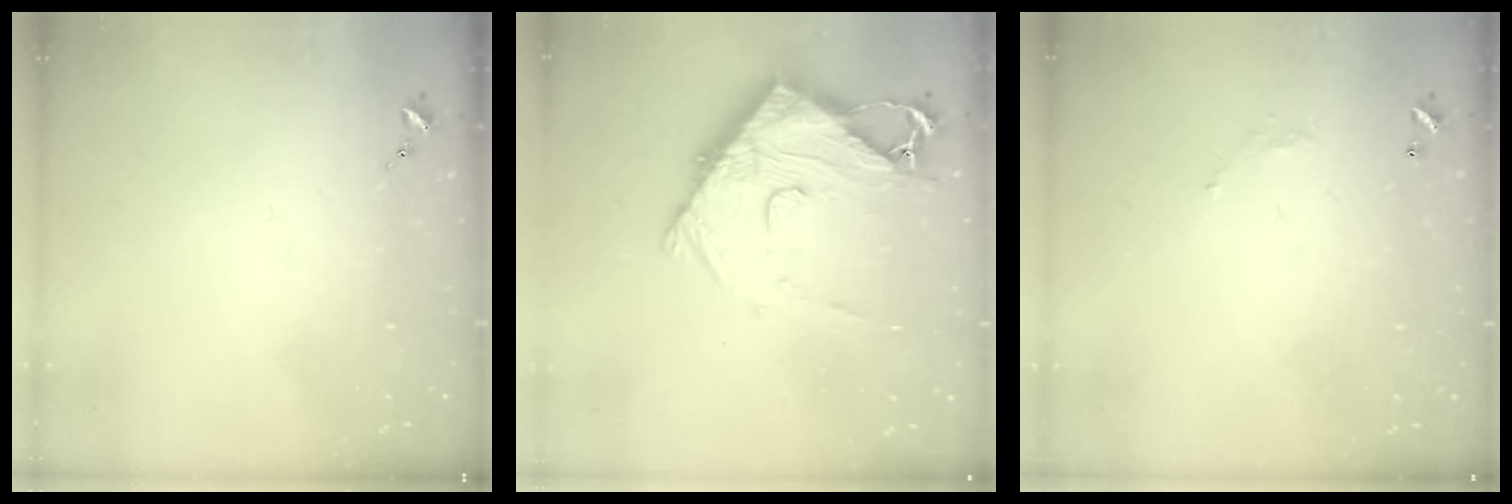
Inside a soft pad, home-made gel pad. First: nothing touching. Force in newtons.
{"total": 14.6, "press": 14.6, "slide": 1.5}
{"total": 3.7, "press": 3.7, "slide": 0.1}